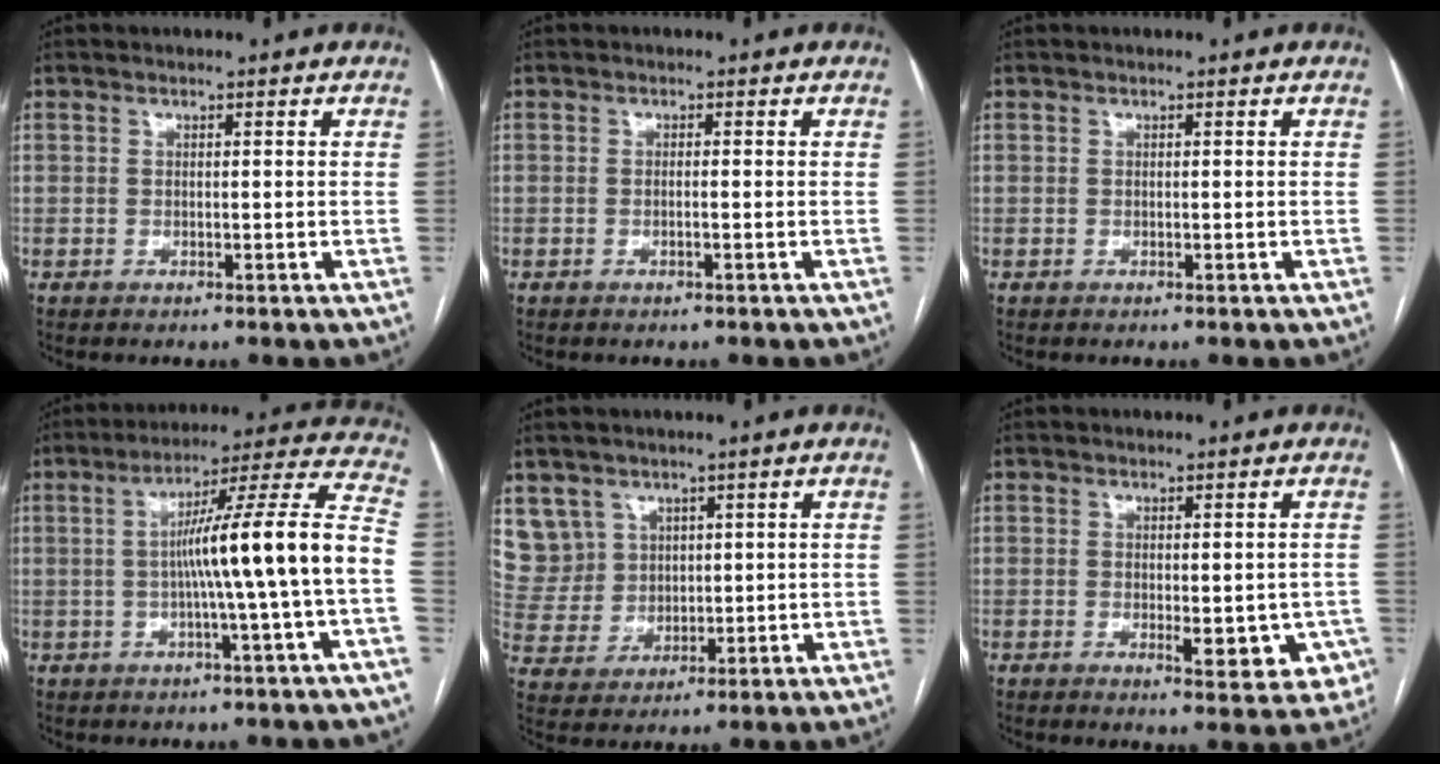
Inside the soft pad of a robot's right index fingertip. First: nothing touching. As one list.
[{"total": 0.7, "force": [-0.2, 0.0, 0.7], "torque": [-0.014, 0.001, -0.003]}, {"total": 0.0}, {"total": 14.8, "force": [-2.0, -1.7, 14.5], "torque": [-0.210, 0.023, -0.035]}, {"total": 8.4, "force": [4.6, 7.0, 0.1], "torque": [-0.007, 0.022, 0.107]}, {"total": 7.1, "force": [-2.0, 3.3, 5.9], "torque": [-0.051, -0.004, -0.022]}]